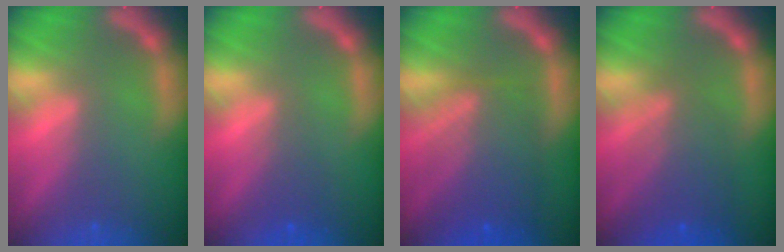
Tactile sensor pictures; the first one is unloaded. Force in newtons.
{"total": 2.0}
{"total": 7.6}
{"total": 5.5}